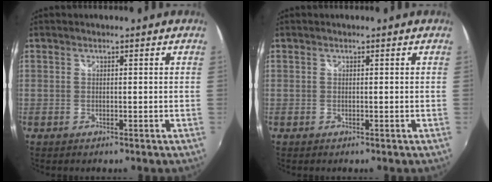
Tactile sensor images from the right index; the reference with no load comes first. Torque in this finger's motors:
{"motor_torque": [-0.01, 0.32, 0.00, 0.00]}